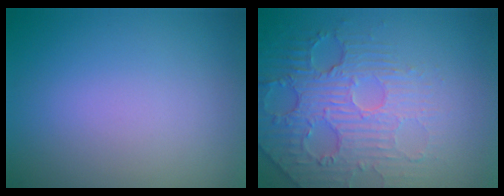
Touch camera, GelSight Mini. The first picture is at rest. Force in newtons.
{"total": 4.3, "press": 4.0, "slide": 1.6}